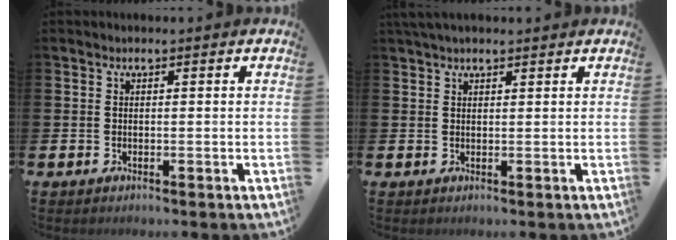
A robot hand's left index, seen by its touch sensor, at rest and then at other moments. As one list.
[{"total": 1.9, "force": [1.7, 0.4, 0.7], "torque": [-0.008, 0.001, 0.030]}]